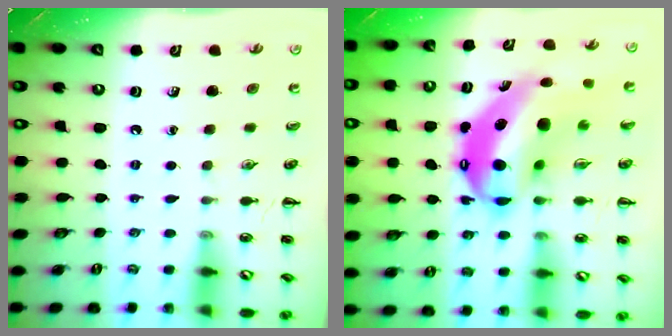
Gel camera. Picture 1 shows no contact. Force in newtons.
{"total": 14.9, "press": 14.4, "slide": 3.7}